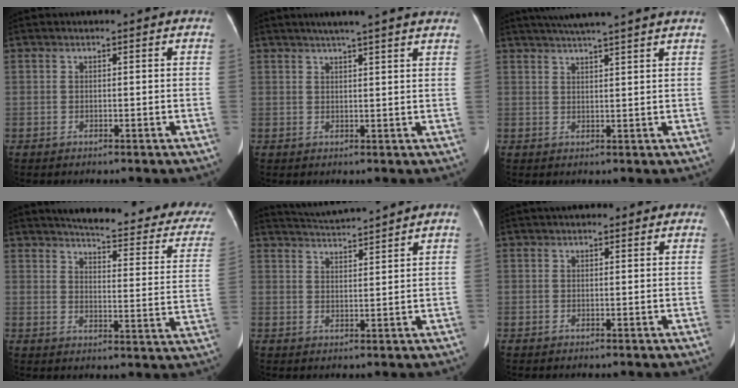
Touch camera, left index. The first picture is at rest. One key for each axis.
{"total": 11.0, "fx": 9.2, "fy": 0.2, "fz": 6.0, "tx": -0.085, "ty": 0.027, "tz": 0.104}
{"total": 10.1, "fx": 8.7, "fy": -0.9, "fz": 5.1, "tx": -0.082, "ty": 0.028, "tz": 0.113}
{"total": 24.2, "fx": 21.1, "fy": 4.6, "fz": 11.0, "tx": -0.127, "ty": -0.059, "tz": 0.226}
{"total": 5.1, "fx": 4.8, "fy": -1.5, "fz": 0.8, "tx": -0.019, "ty": 0.007, "tz": 0.087}
{"total": 2.3, "fx": 1.5, "fy": 1.2, "fz": 1.3, "tx": -0.016, "ty": 0.019, "tz": 0.015}